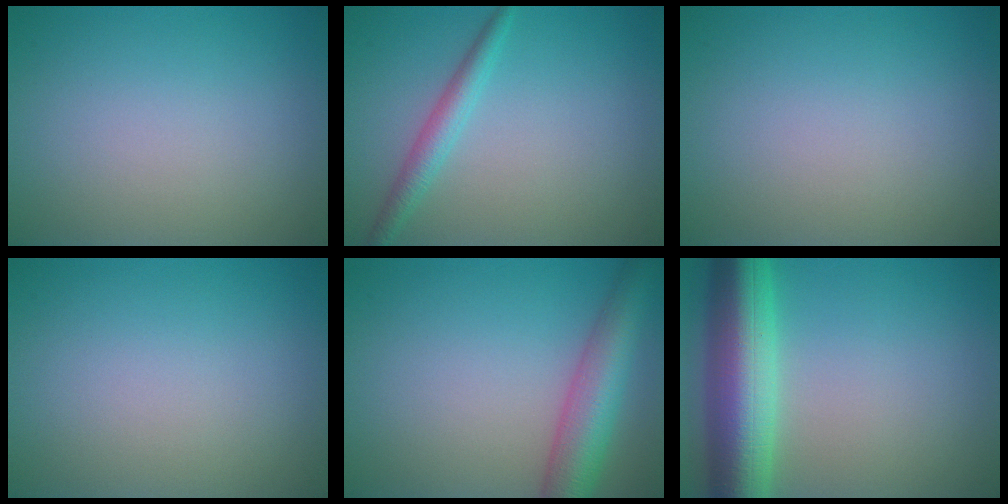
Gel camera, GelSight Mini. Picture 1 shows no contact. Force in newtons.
{"total": 2.3, "press": 2.3, "slide": 0.1}
{"total": 0.0}
{"total": 0.0}
{"total": 6.2, "press": 6.2, "slide": 0.2}
{"total": 9.5, "press": 9.5, "slide": 0.1}